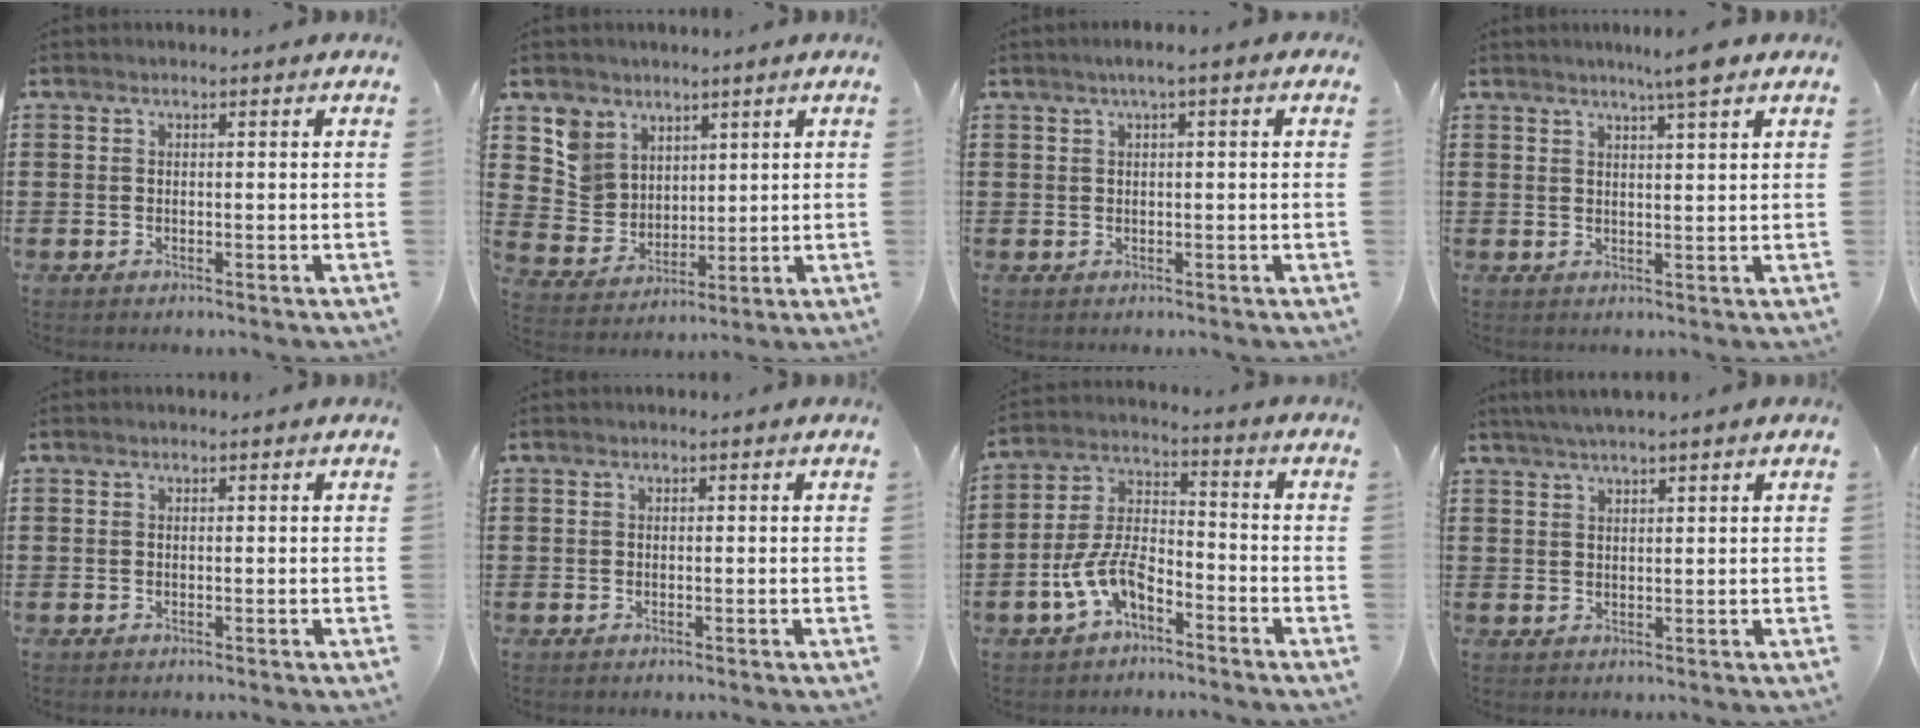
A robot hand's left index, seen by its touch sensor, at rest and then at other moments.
{"total": 6.5, "force": [4.1, 5.1, 0.0], "torque": [-0.037, -0.011, 0.082]}
{"total": 1.7, "force": [0.4, 0.0, 1.7], "torque": [-0.031, -0.002, 0.008]}
{"total": 4.6, "force": [3.5, -0.5, 3.0], "torque": [-0.055, 0.001, 0.059]}
{"total": 0.0}
{"total": 0.0}
{"total": 7.9, "force": [-4.5, 3.5, 5.5], "torque": [-0.133, 0.001, -0.091]}
{"total": 2.4, "force": [2.0, -0.4, 1.3], "torque": [-0.028, -0.001, 0.038]}